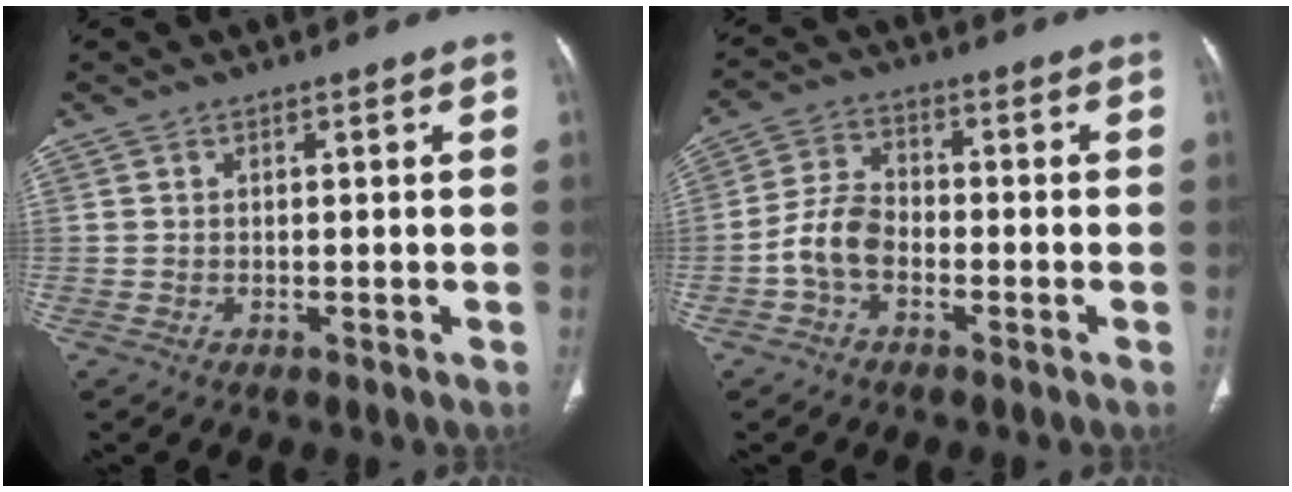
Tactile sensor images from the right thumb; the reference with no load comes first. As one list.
[{"total": 6.8, "force": [-2.5, 4.3, 4.6], "torque": [-0.085, 0.025, -0.058]}]